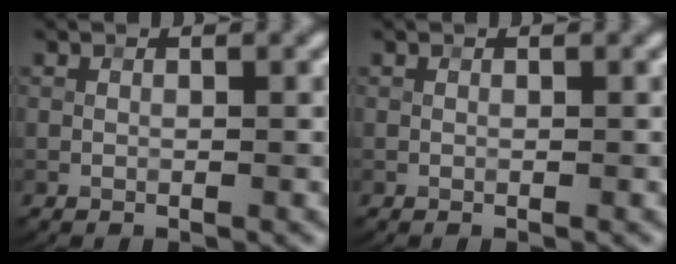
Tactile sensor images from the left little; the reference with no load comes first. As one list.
[{"total": 0.0}]